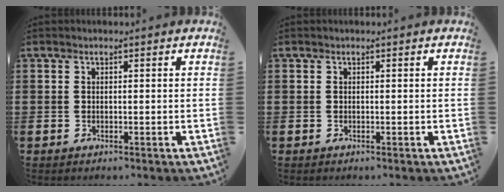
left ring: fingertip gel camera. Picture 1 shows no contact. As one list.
[{"total": 0.0}]